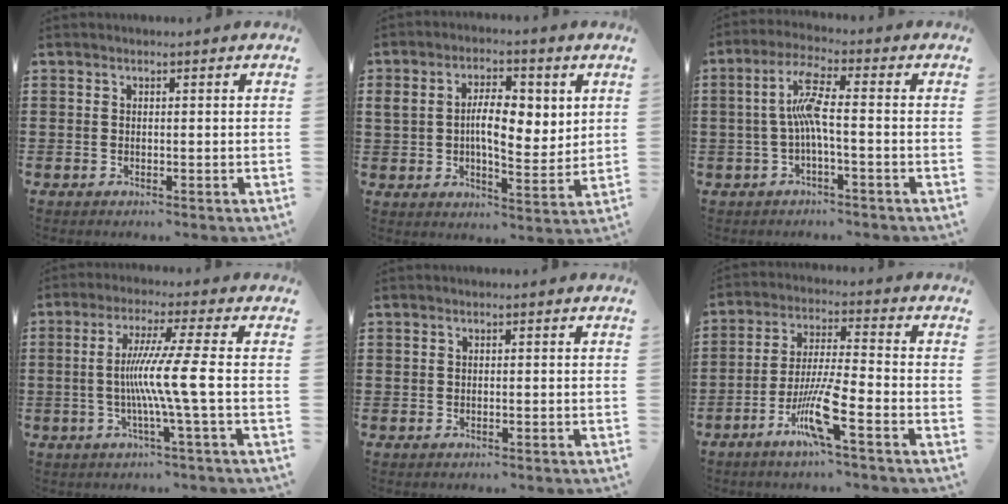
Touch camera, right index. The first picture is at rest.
{"total": 8.3, "force": [1.7, 4.1, 7.0], "torque": [-0.127, 0.005, 0.026]}
{"total": 6.4, "force": [-0.7, 0.7, 6.3], "torque": [-0.130, -0.001, -0.023]}
{"total": 9.1, "force": [-1.2, -1.2, 9.0], "torque": [-0.173, -0.018, -0.034]}
{"total": 0.0}
{"total": 9.1, "force": [-4.7, 0.7, 7.7], "torque": [-0.164, -0.012, -0.092]}